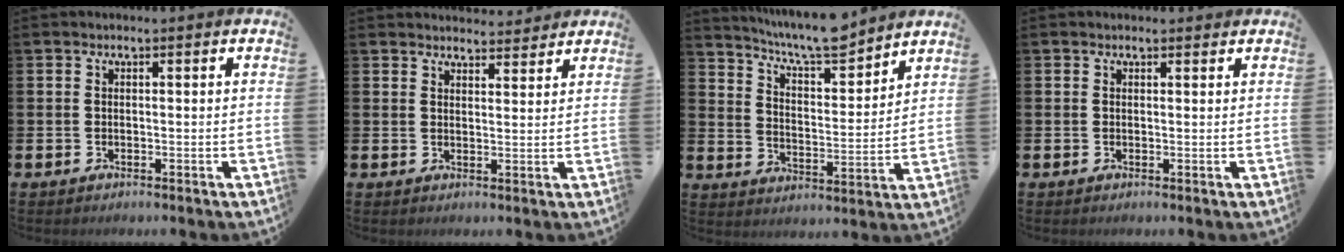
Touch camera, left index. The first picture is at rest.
{"total": 3.4, "force": [3.4, 0.4, -0.1], "torque": [-0.003, -0.019, 0.061]}
{"total": 8.4, "force": [8.0, 0.9, 2.3], "torque": [-0.062, -0.055, 0.143]}
{"total": 0.7, "force": [0.5, 0.3, 0.2], "torque": [0.004, 0.001, 0.008]}